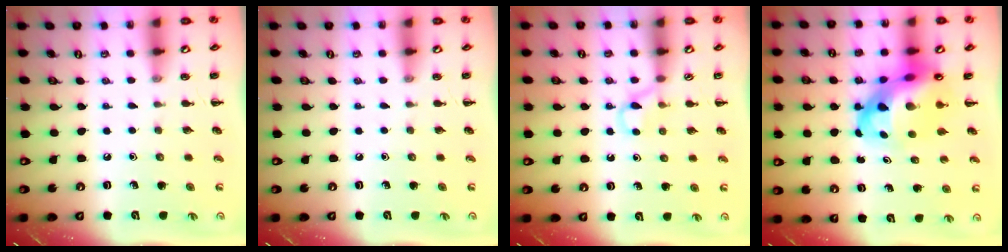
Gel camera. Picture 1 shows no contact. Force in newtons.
{"total": 0.0}
{"total": 3.0, "press": 2.9, "slide": 1.0}
{"total": 10.4, "press": 10.0, "slide": 3.0}